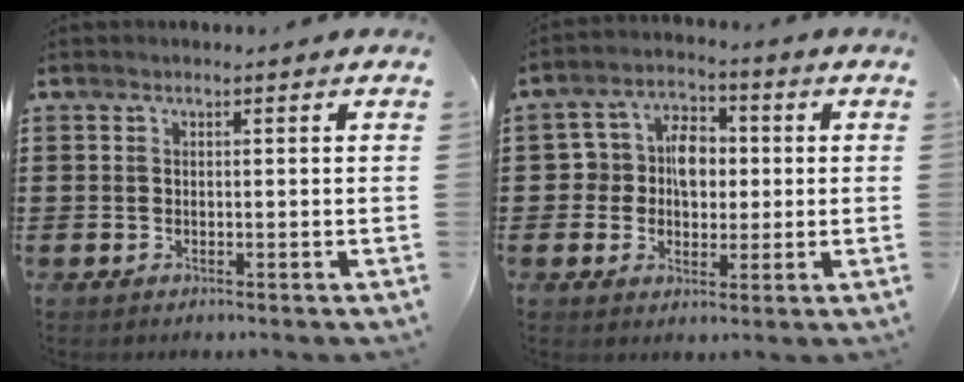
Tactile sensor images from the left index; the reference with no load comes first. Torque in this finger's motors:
{"motor_torque": [0.63, 0.26, 0.21, 0.03]}